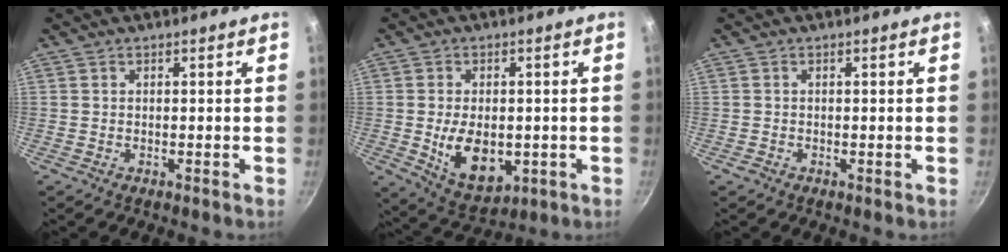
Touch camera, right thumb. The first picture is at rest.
{"total": 11.0, "force": [-1.4, 7.0, 8.4], "torque": [-0.119, -0.008, -0.004]}
{"total": 0.6, "force": [-0.3, 0.5, 0.2], "torque": [-0.003, 0.001, -0.006]}